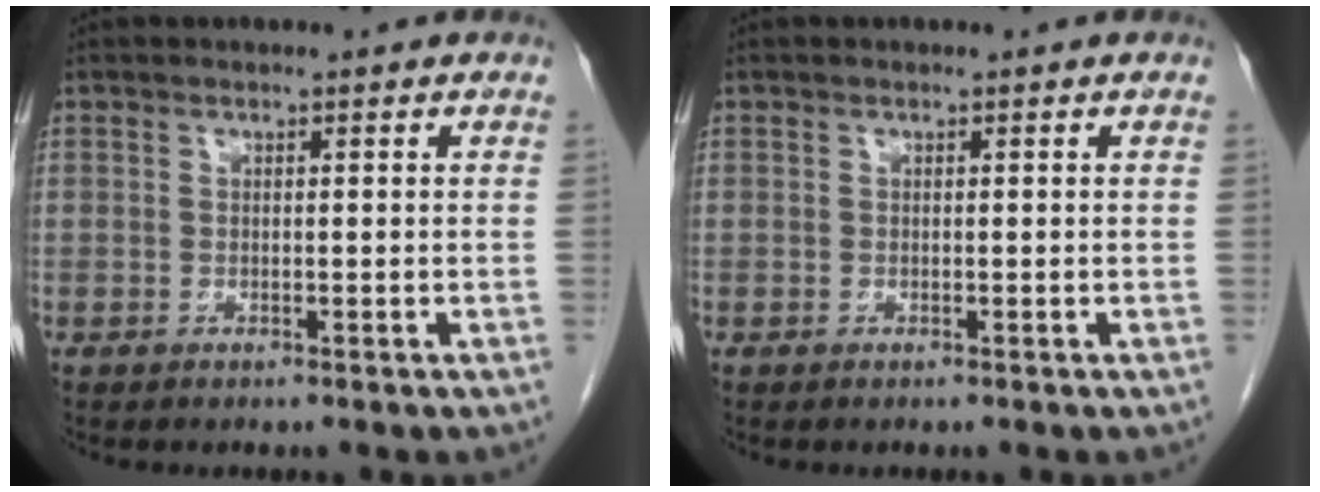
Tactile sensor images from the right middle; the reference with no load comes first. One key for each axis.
{"total": 0.0}